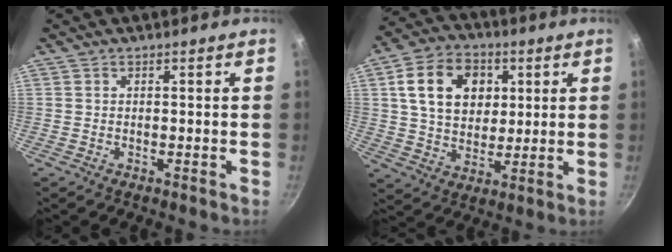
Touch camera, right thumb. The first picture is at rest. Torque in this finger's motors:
{"motor_torque": [0.16, 3.00, 0.88, -0.04, 0.37]}